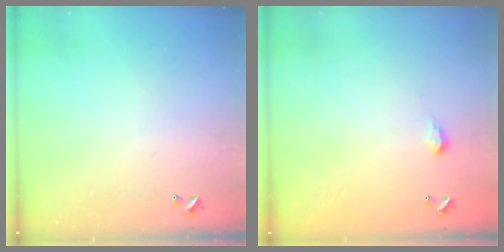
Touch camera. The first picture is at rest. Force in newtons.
{"total": 2.0, "press": 2.0, "slide": 0.3}